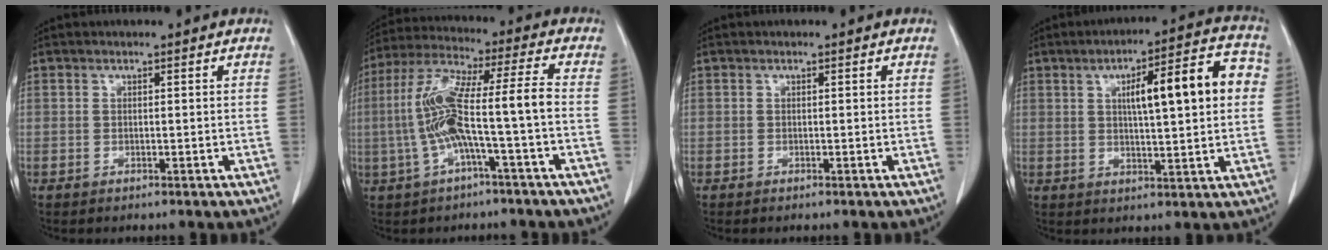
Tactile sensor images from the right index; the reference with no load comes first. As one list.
[{"total": 11.6, "force": [-2.4, 0.1, 11.3], "torque": [-0.234, 0.031, -0.048]}, {"total": 0.0}, {"total": 13.2, "force": [2.7, 2.5, 12.7], "torque": [-0.178, 0.033, 0.037]}]